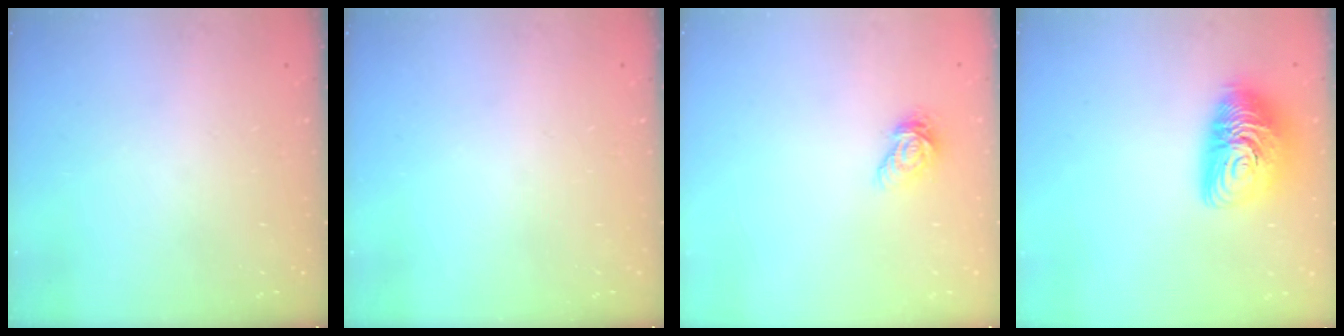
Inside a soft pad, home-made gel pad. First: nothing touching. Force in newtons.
{"total": 0.0}
{"total": 6.4, "press": 6.4, "slide": 0.1}
{"total": 14.0, "press": 13.9, "slide": 1.1}